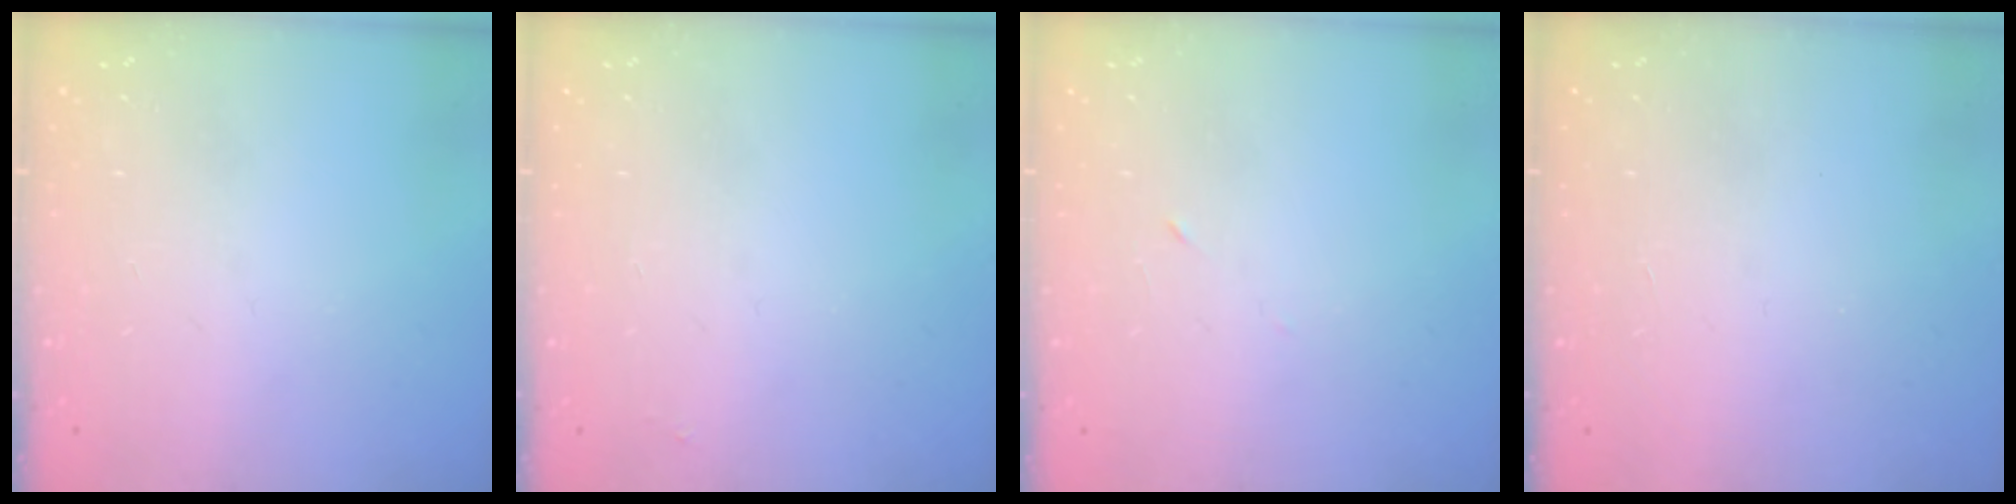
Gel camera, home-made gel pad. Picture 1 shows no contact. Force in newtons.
{"total": 1.9, "press": 1.9, "slide": 0.3}
{"total": 2.7, "press": 2.5, "slide": 1.0}
{"total": 1.6, "press": 1.6, "slide": 0.1}